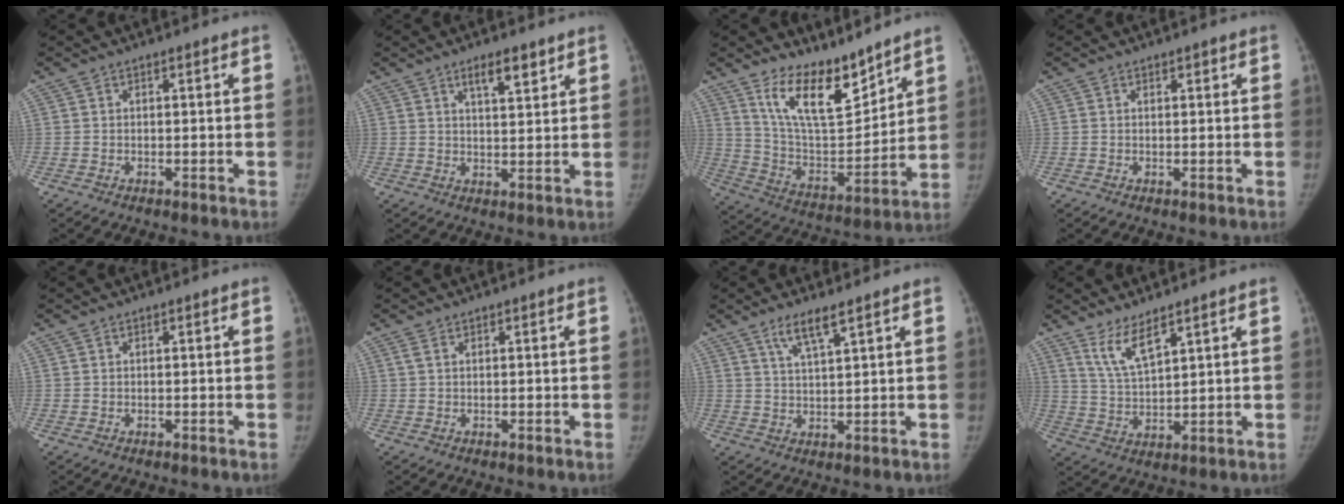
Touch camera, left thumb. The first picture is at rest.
{"total": 5.3, "force": [3.4, 1.6, 3.8], "torque": [-0.049, -0.022, 0.055]}
{"total": 15.0, "force": [11.3, 5.5, 8.2], "torque": [-0.104, -0.083, 0.215]}
{"total": 0.7, "force": [0.5, 0.3, 0.5], "torque": [-0.006, -0.002, 0.008]}
{"total": 0.0}
{"total": 0.9, "force": [0.5, 0.4, 0.6], "torque": [-0.015, 0.010, 0.012]}
{"total": 5.7, "force": [3.8, 0.7, 4.2], "torque": [-0.080, -0.021, 0.077]}
{"total": 6.5, "force": [4.5, 1.5, 4.4], "torque": [-0.078, -0.035, 0.095]}